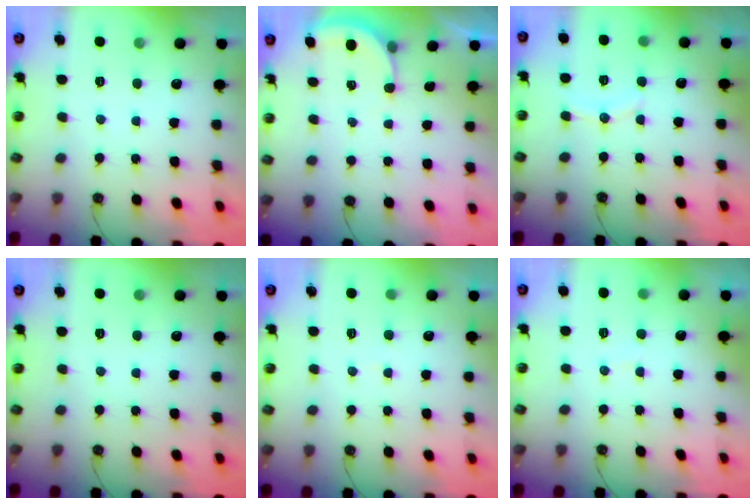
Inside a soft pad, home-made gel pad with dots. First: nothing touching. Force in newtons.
{"total": 2.9, "press": 2.9, "slide": 0.2}
{"total": 5.8, "press": 5.3, "slide": 2.2}
{"total": 0.0}
{"total": 4.8, "press": 4.8, "slide": 0.4}
{"total": 2.3, "press": 2.0, "slide": 1.2}